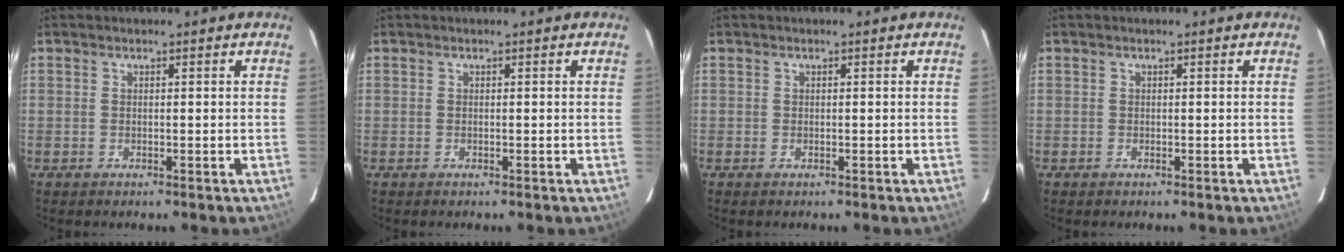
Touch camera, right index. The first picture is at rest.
{"total": 0.0}
{"total": 0.0}
{"total": 0.0}